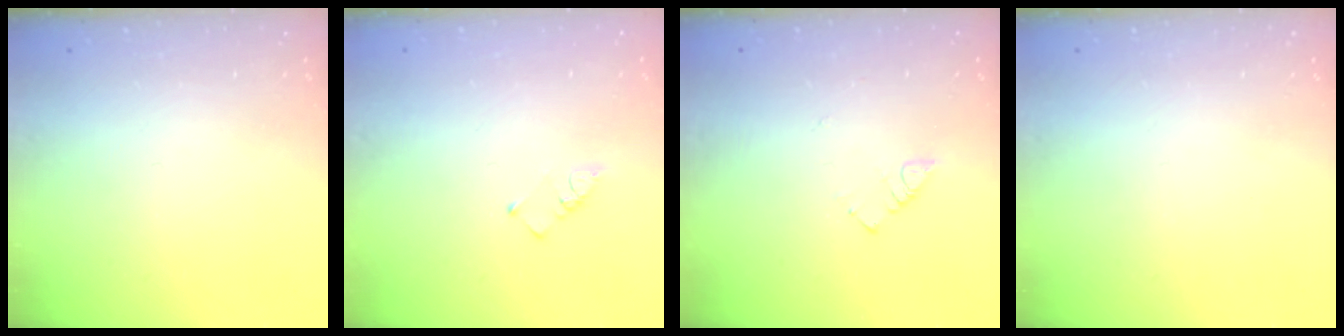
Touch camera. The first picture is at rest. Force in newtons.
{"total": 1.9, "press": 1.9, "slide": 0.3}
{"total": 3.0, "press": 2.9, "slide": 0.4}
{"total": 0.0}